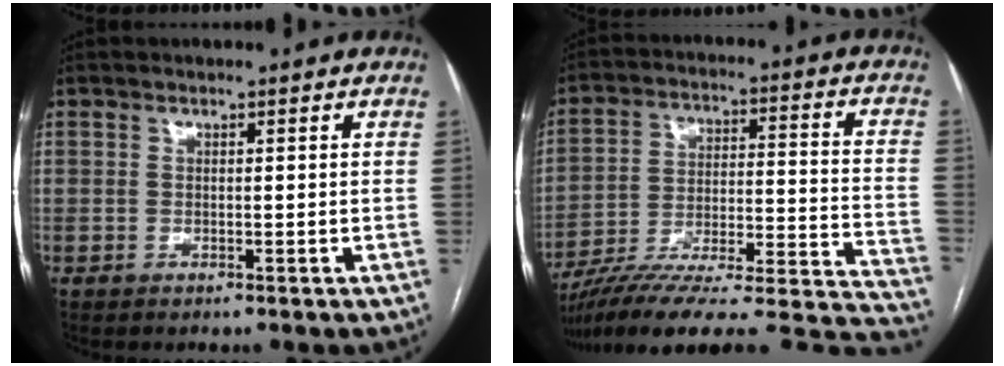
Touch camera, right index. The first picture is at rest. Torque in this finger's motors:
{"motor_torque": [-0.59, -1.55, 0.35, 0.14]}